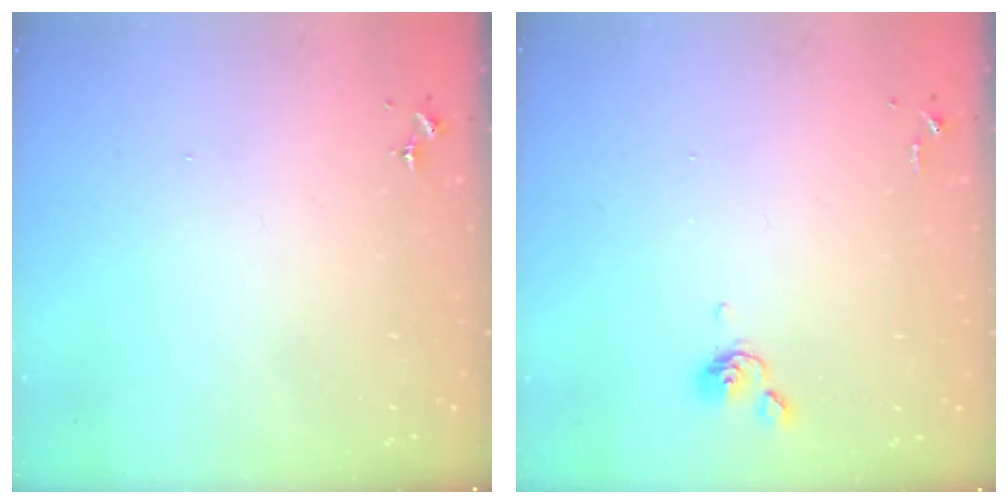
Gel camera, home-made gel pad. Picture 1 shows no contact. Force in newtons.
{"total": 4.9, "press": 4.8, "slide": 0.9}